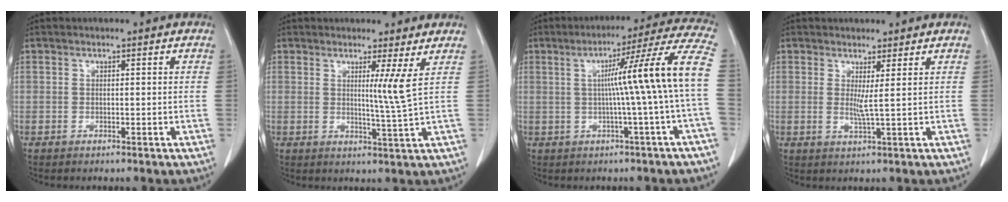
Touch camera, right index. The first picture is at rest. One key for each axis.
{"total": 3.9, "fx": 1.6, "fy": -1.6, "fz": 3.3, "tx": -0.052, "ty": -0.020, "tz": 0.031}
{"total": 13.9, "fx": 0.3, "fy": -2.2, "fz": 13.7, "tx": -0.174, "ty": 0.026, "tz": 0.003}
{"total": 2.2, "fx": 0.9, "fy": -0.6, "fz": 1.9, "tx": -0.037, "ty": -0.008, "tz": 0.020}